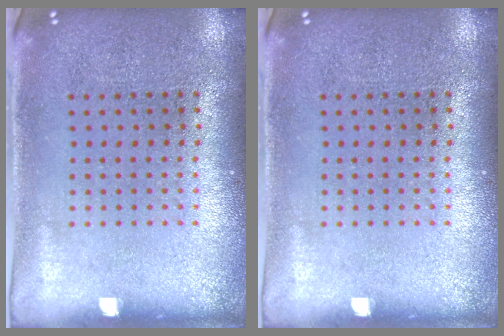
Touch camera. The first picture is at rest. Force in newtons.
{"total": 0.0}